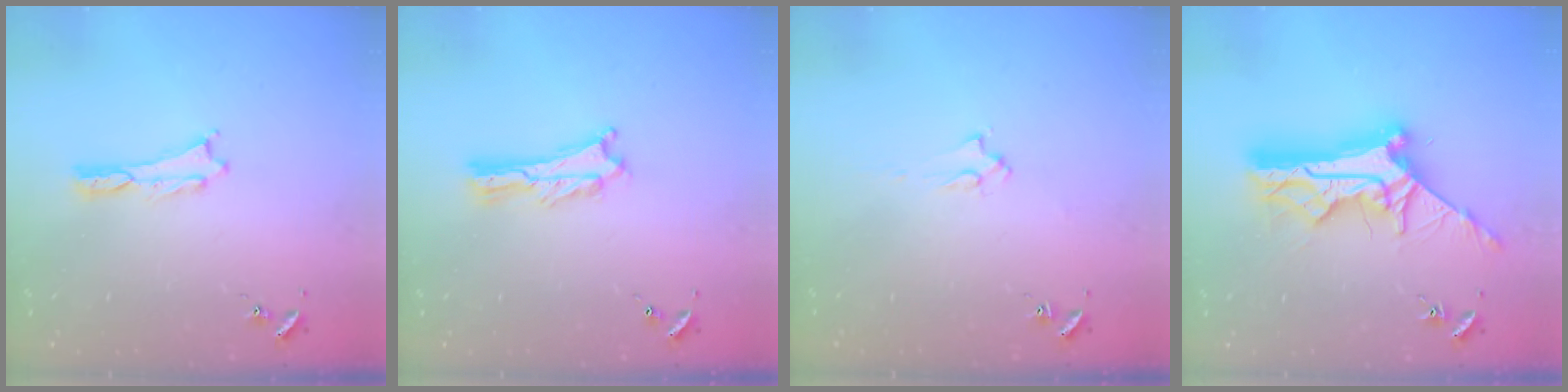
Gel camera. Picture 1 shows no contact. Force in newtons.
{"total": 1.3, "press": 1.3, "slide": 0.3}
{"total": 2.0, "press": 2.0, "slide": 0.3}
{"total": 12.0, "press": 12.0, "slide": 1.2}